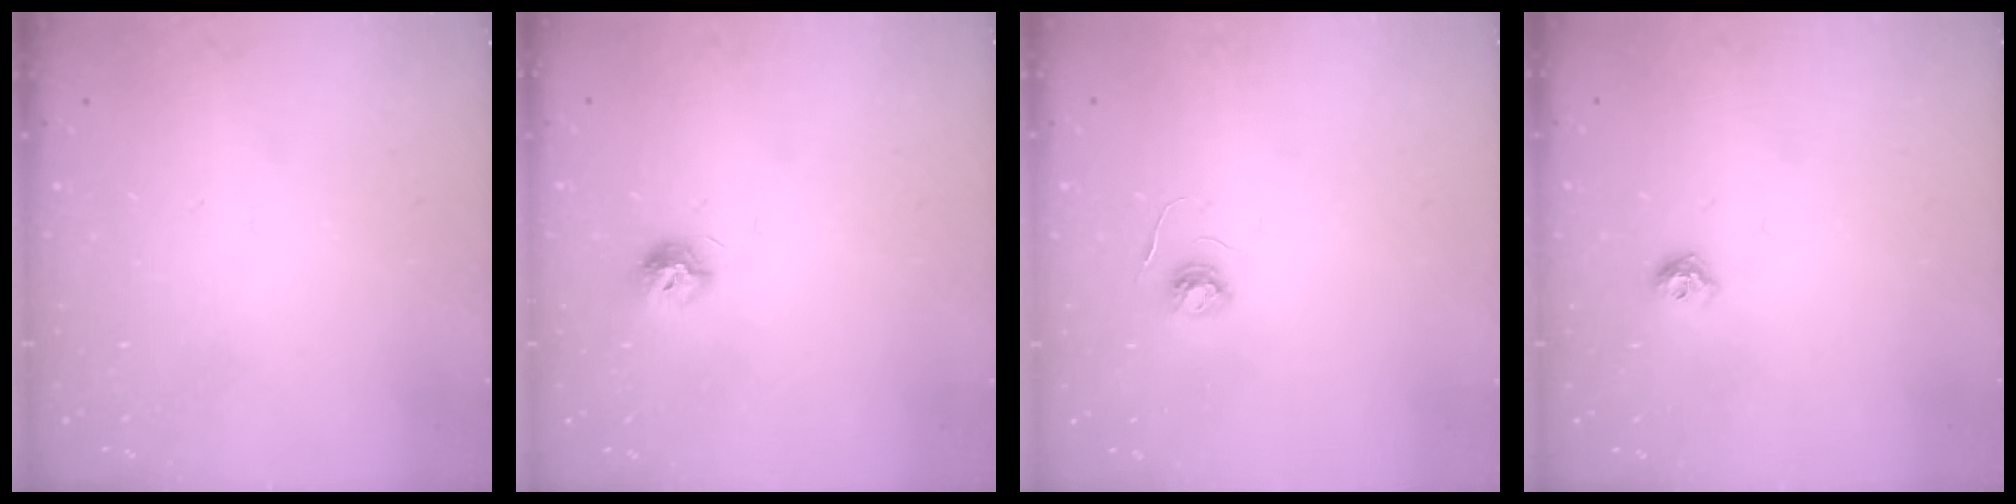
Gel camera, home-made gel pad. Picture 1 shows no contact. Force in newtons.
{"total": 7.5, "press": 7.5, "slide": 0.1}
{"total": 3.8, "press": 3.8, "slide": 0.4}
{"total": 5.9, "press": 5.8, "slide": 1.0}